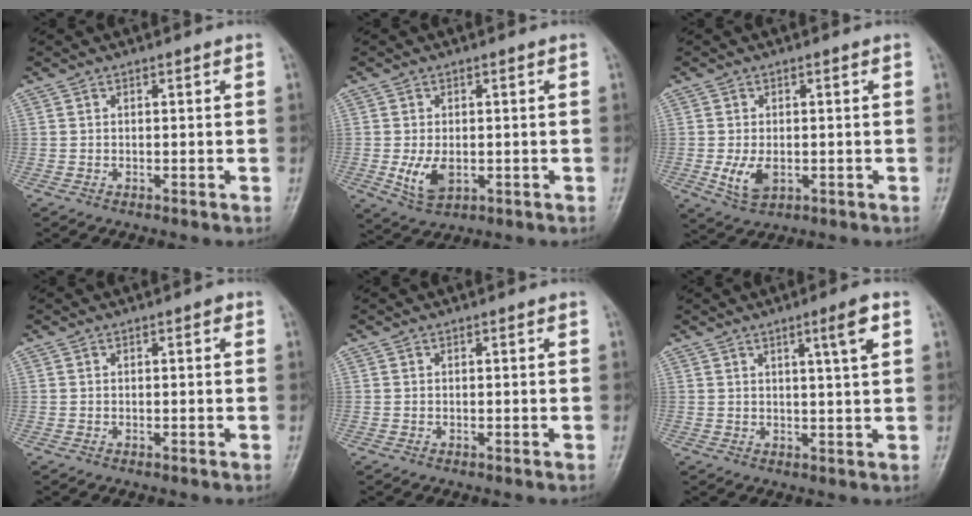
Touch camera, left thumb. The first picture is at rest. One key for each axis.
{"total": 5.5, "fx": -0.8, "fy": 3.4, "fz": 4.2, "tx": -0.078, "ty": -0.010, "tz": -0.007}
{"total": 5.0, "fx": -0.9, "fy": 3.1, "fz": 3.8, "tx": -0.074, "ty": -0.009, "tz": -0.010}
{"total": 0.7, "fx": 0.2, "fy": 0.4, "fz": 0.5, "tx": -0.002, "ty": 0.002, "tz": -0.001}
{"total": 0.0}
{"total": 5.0, "fx": 2.3, "fy": 0.1, "fz": 4.5, "tx": -0.071, "ty": -0.008, "tz": 0.036}